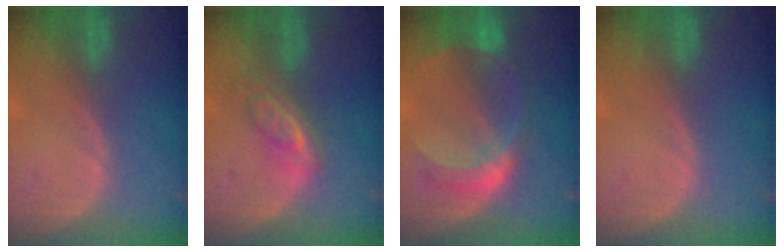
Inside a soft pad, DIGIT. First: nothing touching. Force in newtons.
{"total": 5.2, "press": 4.6, "slide": 2.4}
{"total": 7.6, "press": 6.7, "slide": 3.5}
{"total": 0.0}